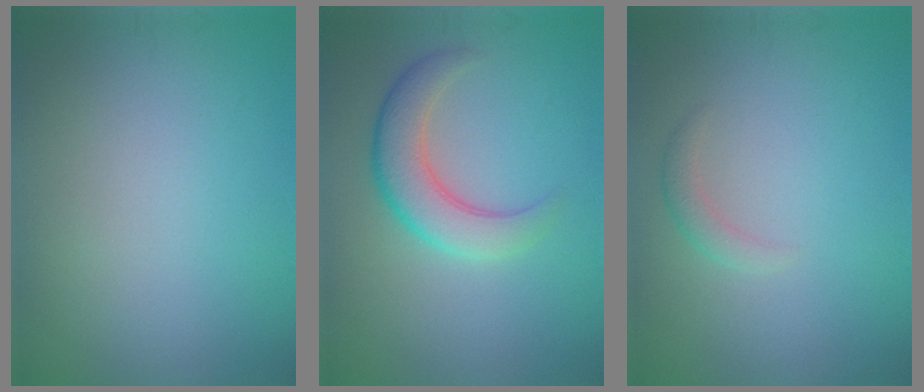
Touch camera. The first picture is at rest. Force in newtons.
{"total": 4.5, "press": 4.5, "slide": 0.3}
{"total": 1.2, "press": 1.2, "slide": 0.1}